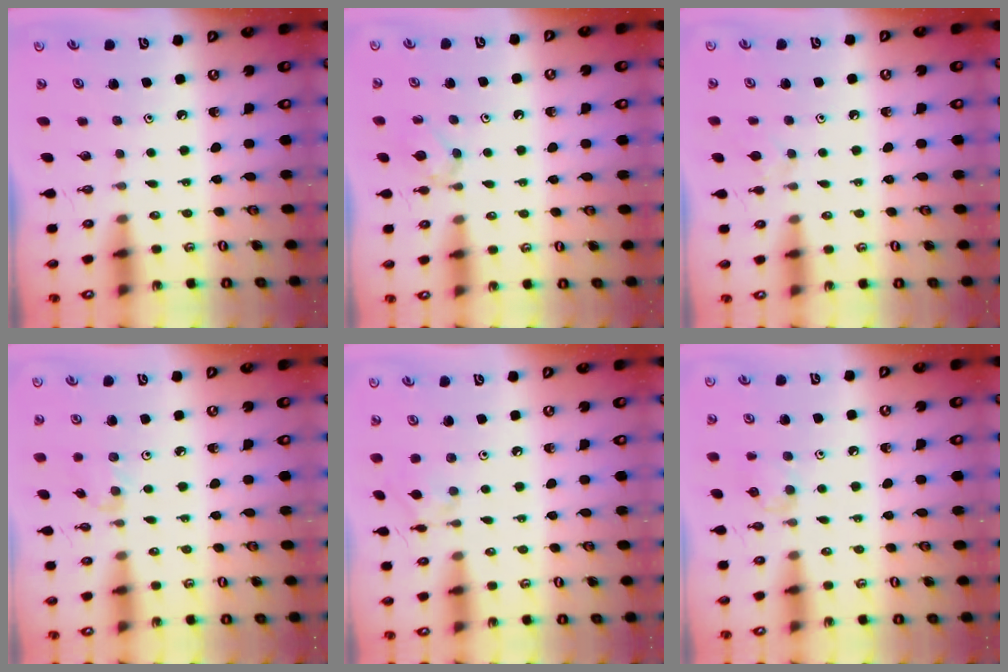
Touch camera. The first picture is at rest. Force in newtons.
{"total": 3.8, "press": 3.8, "slide": 0.5}
{"total": 3.8, "press": 3.8, "slide": 0.7}
{"total": 1.9, "press": 1.9, "slide": 0.4}
{"total": 2.1, "press": 2.1, "slide": 0.3}
{"total": 6.2, "press": 6.1, "slide": 0.8}